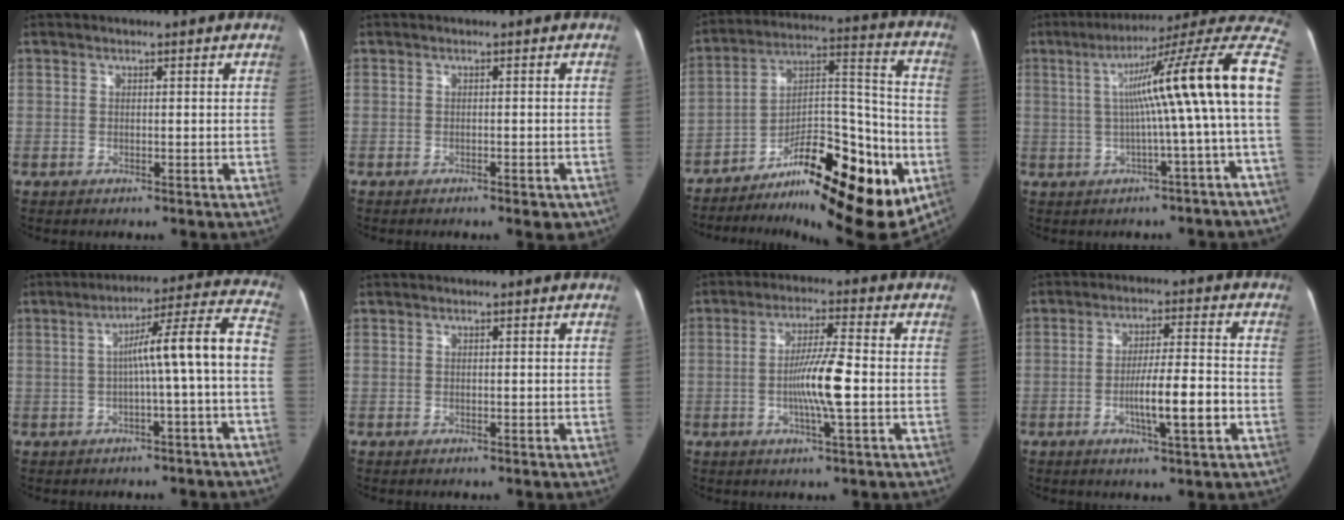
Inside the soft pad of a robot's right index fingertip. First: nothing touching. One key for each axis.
{"total": 2.0, "fx": -1.4, "fy": 0.6, "fz": 1.3, "tx": -0.010, "ty": -0.002, "tz": -0.015}
{"total": 23.1, "fx": -11.6, "fy": 6.6, "fz": 18.9, "tx": -0.245, "ty": 0.025, "tz": -0.168}
{"total": 18.3, "fx": 1.2, "fy": -1.0, "fz": 18.2, "tx": -0.231, "ty": 0.039, "tz": 0.005}
{"total": 10.4, "fx": -1.6, "fy": -0.8, "fz": 10.2, "tx": -0.141, "ty": 0.037, "tz": -0.023}
{"total": 0.0}
{"total": 7.8, "fx": -1.4, "fy": 0.0, "fz": 7.7, "tx": -0.144, "ty": -0.003, "tz": -0.028}
{"total": 8.5, "fx": -2.6, "fy": 0.6, "fz": 8.1, "tx": -0.136, "ty": 0.002, "tz": -0.043}